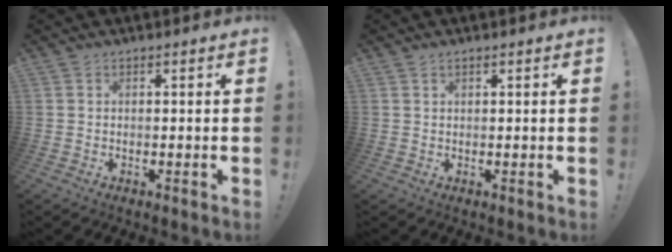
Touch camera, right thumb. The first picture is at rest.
{"total": 0.6, "force": [0.5, 0.3, 0.3], "torque": [-0.004, 0.000, 0.009]}